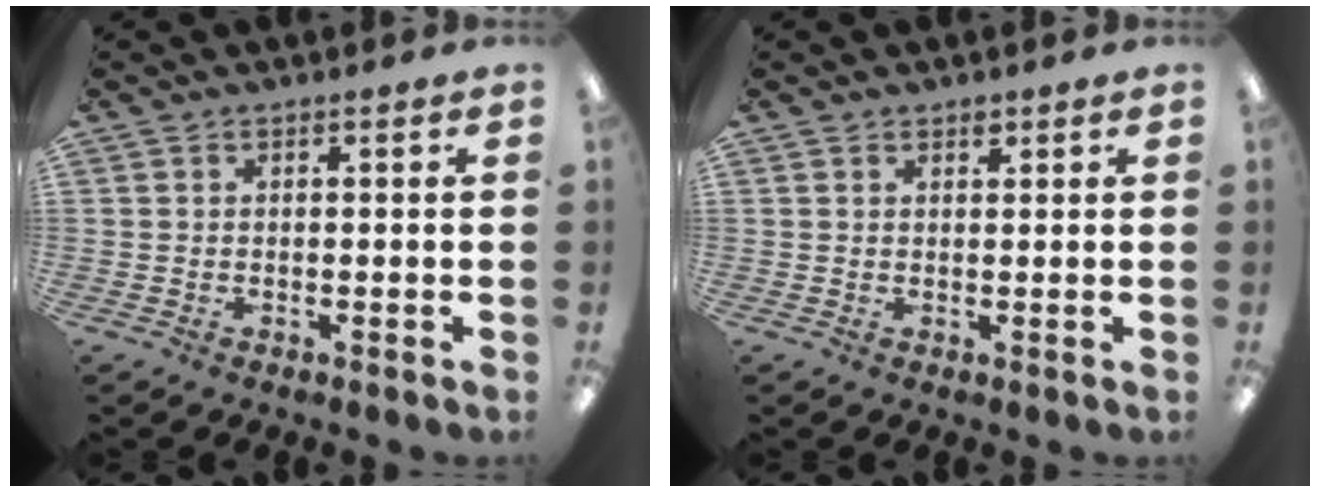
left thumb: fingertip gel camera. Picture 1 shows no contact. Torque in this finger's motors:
{"motor_torque": [0.19, 0.03, 0.10, -0.05, -0.06]}